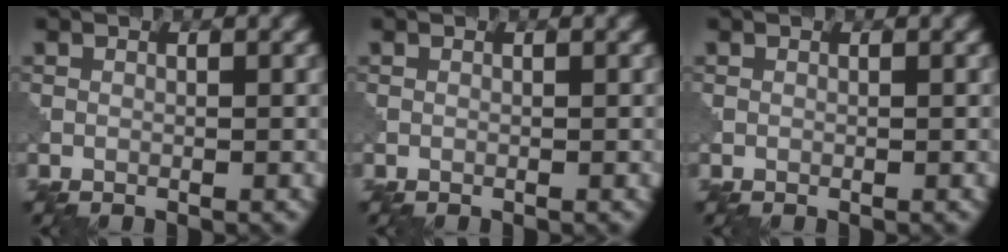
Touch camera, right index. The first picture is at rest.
{"total": 0.0}
{"total": 0.0}